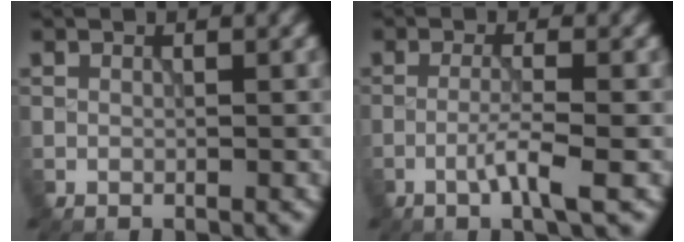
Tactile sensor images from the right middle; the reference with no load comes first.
{"total": 2.9, "force": [-1.2, 0.1, 2.6], "torque": [-0.048, 0.006, -0.028]}